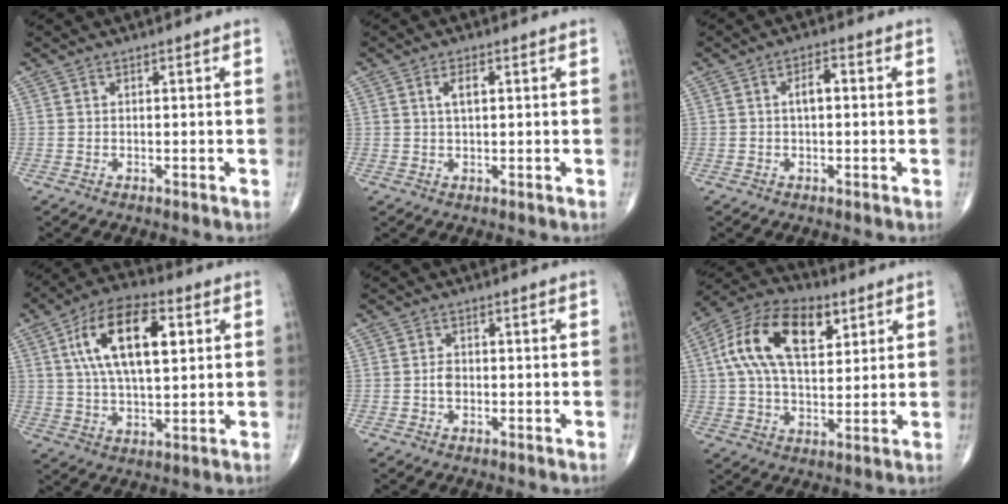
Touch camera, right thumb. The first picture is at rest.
{"total": 3.2, "force": [0.9, 1.4, 2.7], "torque": [-0.050, 0.003, 0.017]}
{"total": 3.4, "force": [0.2, 1.7, 3.0], "torque": [-0.051, 0.012, 0.000]}
{"total": 17.2, "force": [4.9, 8.0, 14.4], "torque": [-0.247, 0.005, 0.083]}
{"total": 1.9, "force": [-0.4, 1.3, 1.3], "torque": [-0.021, 0.004, -0.009]}
{"total": 18.0, "force": [5.9, 9.9, 13.8], "torque": [-0.235, 0.004, 0.098]}